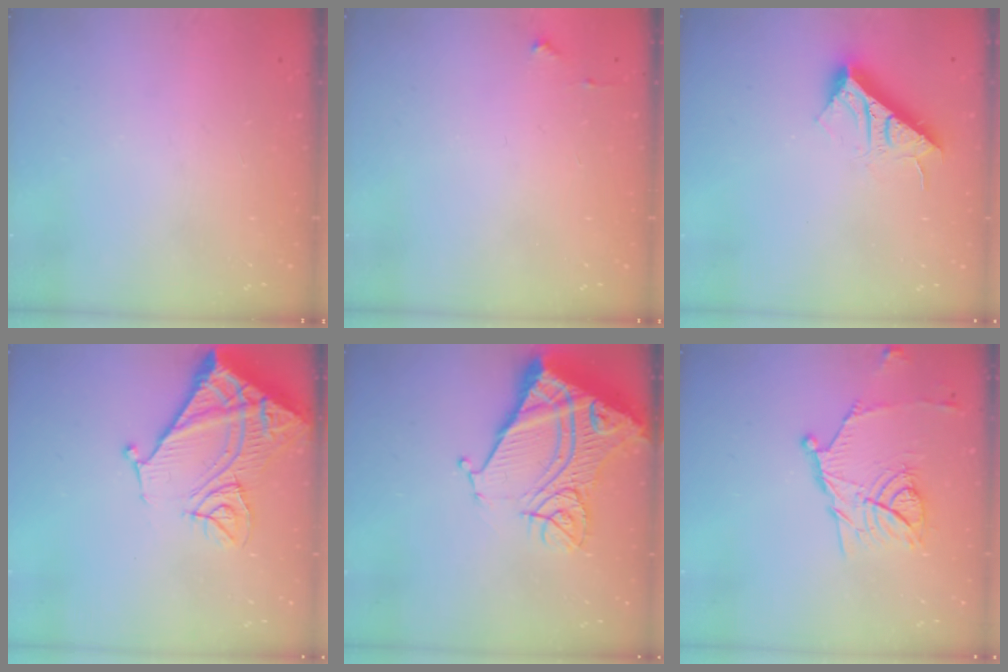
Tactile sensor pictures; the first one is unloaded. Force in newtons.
{"total": 2.7, "press": 2.6, "slide": 0.4}
{"total": 14.2, "press": 14.1, "slide": 0.5}
{"total": 18.4, "press": 18.3, "slide": 2.4}
{"total": 20.1, "press": 19.9, "slide": 2.6}
{"total": 14.1, "press": 14.1, "slide": 0.2}